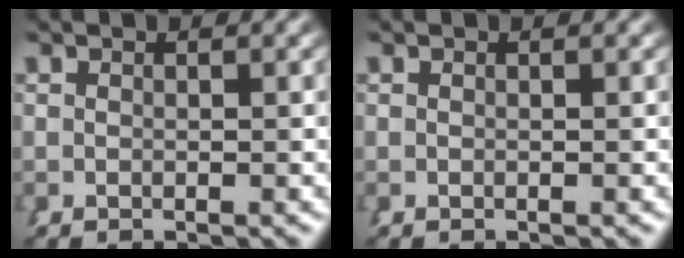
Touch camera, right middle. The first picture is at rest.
{"total": 0.0}